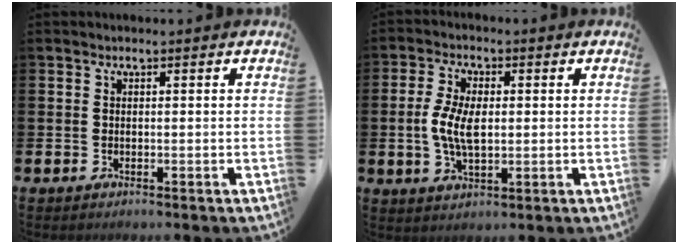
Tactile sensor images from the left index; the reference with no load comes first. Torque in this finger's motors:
{"motor_torque": [0.73, -0.15, 0.28, 0.21]}